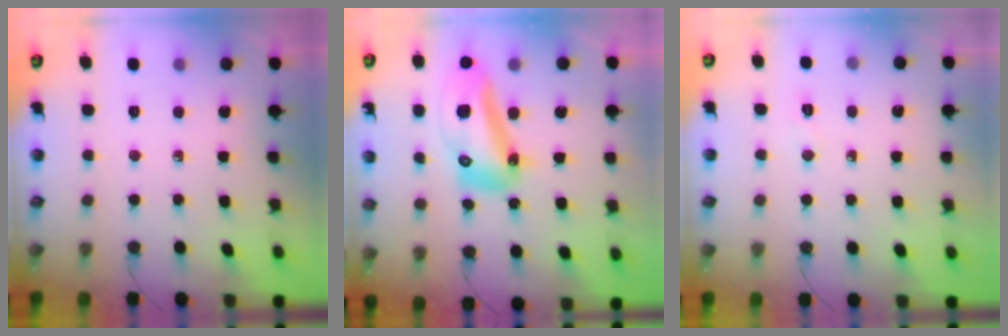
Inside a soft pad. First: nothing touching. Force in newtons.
{"total": 15.9, "press": 15.7, "slide": 1.8}
{"total": 14.1, "press": 4.2, "slide": 13.5}